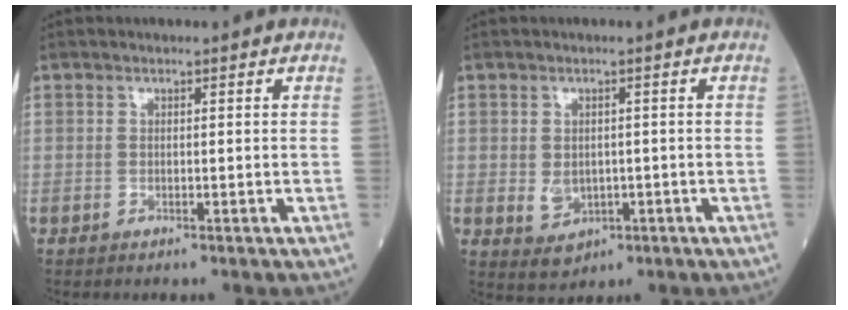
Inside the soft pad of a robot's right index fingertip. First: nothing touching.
{"total": 3.7, "force": [-0.7, 3.0, 2.1], "torque": [-0.034, -0.002, 0.003]}